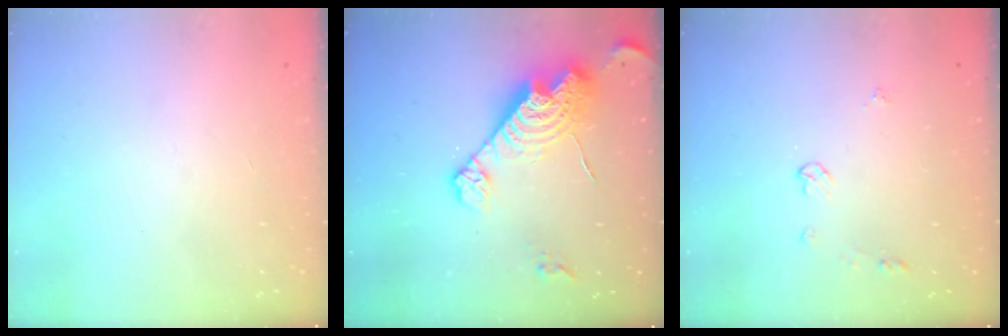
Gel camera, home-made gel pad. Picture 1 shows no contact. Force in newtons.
{"total": 21.5, "press": 21.4, "slide": 1.6}
{"total": 3.9, "press": 3.8, "slide": 0.6}